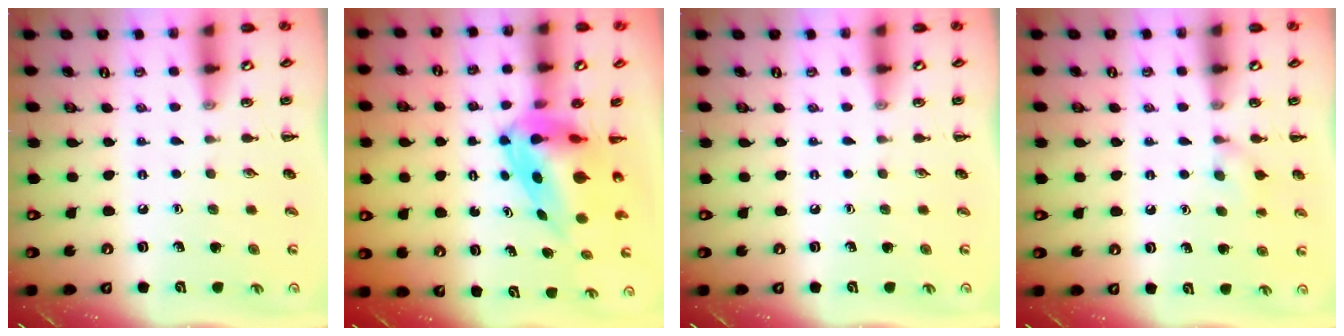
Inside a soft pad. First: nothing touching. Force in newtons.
{"total": 7.3, "press": 6.9, "slide": 2.3}
{"total": 0.0}
{"total": 6.7, "press": 6.5, "slide": 1.8}